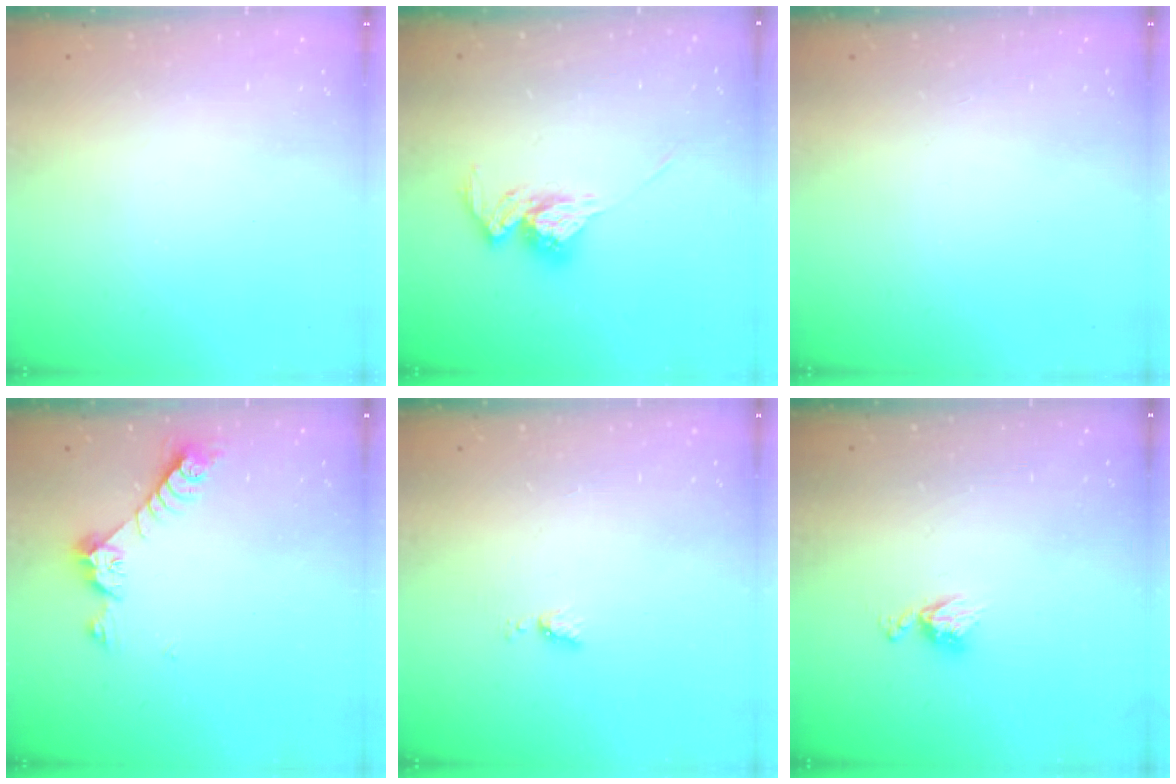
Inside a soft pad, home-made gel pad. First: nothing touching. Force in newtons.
{"total": 11.8, "press": 11.8, "slide": 0.5}
{"total": 0.0}
{"total": 7.3, "press": 7.3, "slide": 0.6}
{"total": 4.0, "press": 4.0, "slide": 0.5}
{"total": 6.4, "press": 6.4, "slide": 0.5}